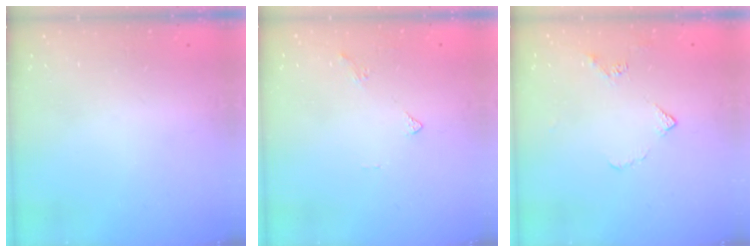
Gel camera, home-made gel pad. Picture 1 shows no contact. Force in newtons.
{"total": 2.0, "press": 1.9, "slide": 0.6}
{"total": 3.4, "press": 3.4, "slide": 0.7}